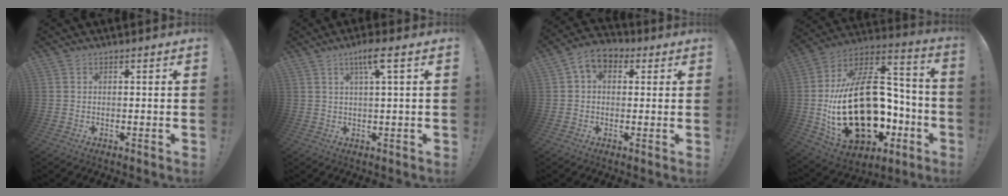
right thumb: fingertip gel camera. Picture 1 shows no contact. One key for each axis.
{"total": 5.5, "fx": 2.4, "fy": 0.2, "fz": 5.0, "tx": -0.088, "ty": -0.002, "tz": 0.033}
{"total": 6.4, "fx": 1.9, "fy": 4.6, "fz": 4.1, "tx": -0.070, "ty": 0.003, "tz": 0.039}
{"total": 32.7, "fx": -5.1, "fy": 20.3, "fz": 25.1, "tx": -0.471, "ty": 0.022, "tz": -0.037}